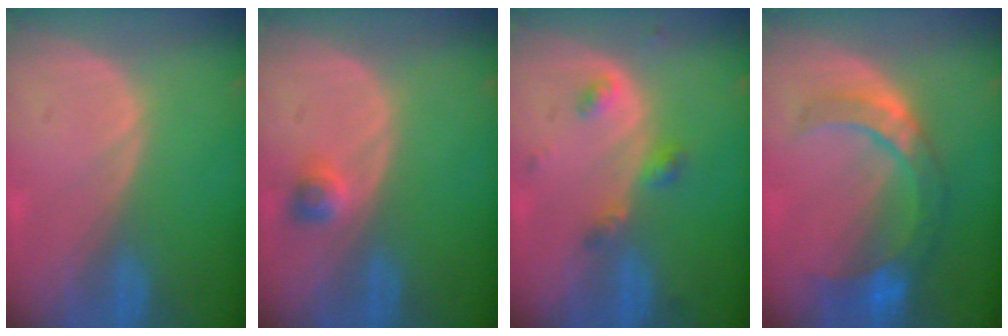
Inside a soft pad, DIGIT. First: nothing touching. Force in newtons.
{"total": 2.3, "press": 2.0, "slide": 1.1}
{"total": 3.4, "press": 3.4, "slide": 0.7}
{"total": 8.5, "press": 7.7, "slide": 3.4}